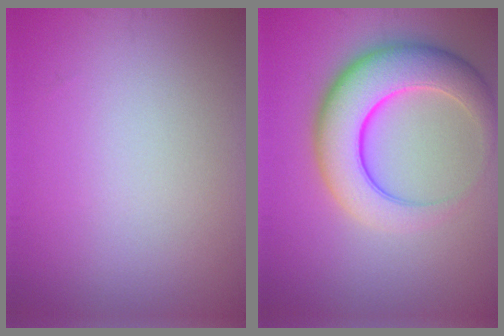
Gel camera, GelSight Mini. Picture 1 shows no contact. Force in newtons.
{"total": 7.9, "press": 7.9, "slide": 0.1}